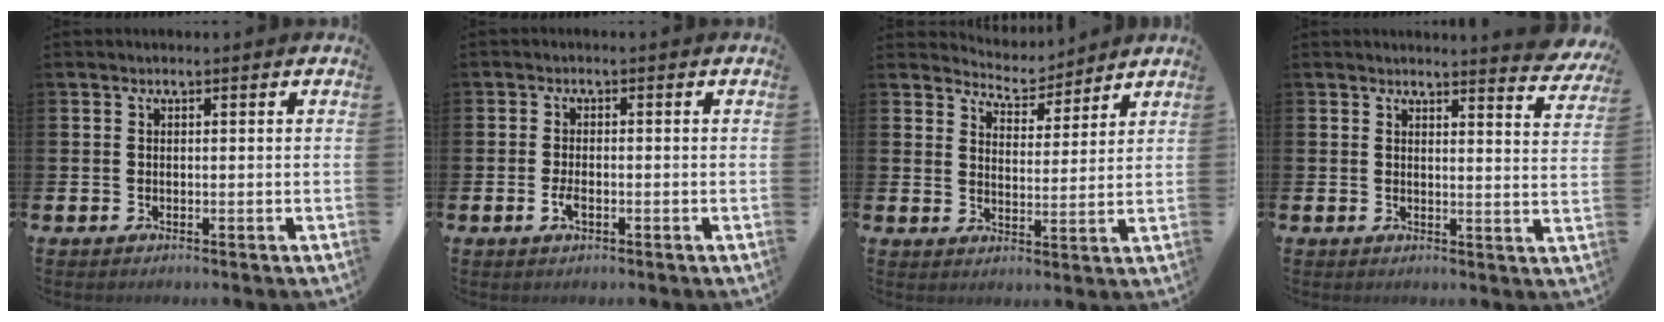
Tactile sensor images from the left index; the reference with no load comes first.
{"total": 2.1, "force": [-0.7, 0.9, 1.8], "torque": [-0.034, 0.000, -0.012]}
{"total": 5.1, "force": [4.9, 1.1, 0.0], "torque": [-0.020, -0.032, 0.088]}
{"total": 3.6, "force": [3.5, -0.2, 0.4], "torque": [0.002, -0.029, 0.058]}